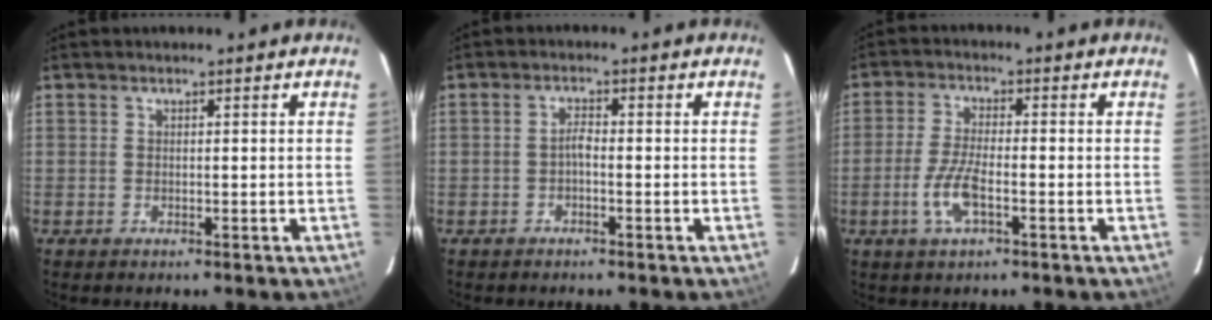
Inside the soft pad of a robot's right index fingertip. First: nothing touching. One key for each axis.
{"total": 1.6, "fx": -0.8, "fy": 0.4, "fz": 1.2, "tx": -0.024, "ty": 0.007, "tz": -0.017}
{"total": 6.7, "fx": -2.5, "fy": 1.8, "fz": 5.9, "tx": -0.129, "ty": -0.004, "tz": -0.050}